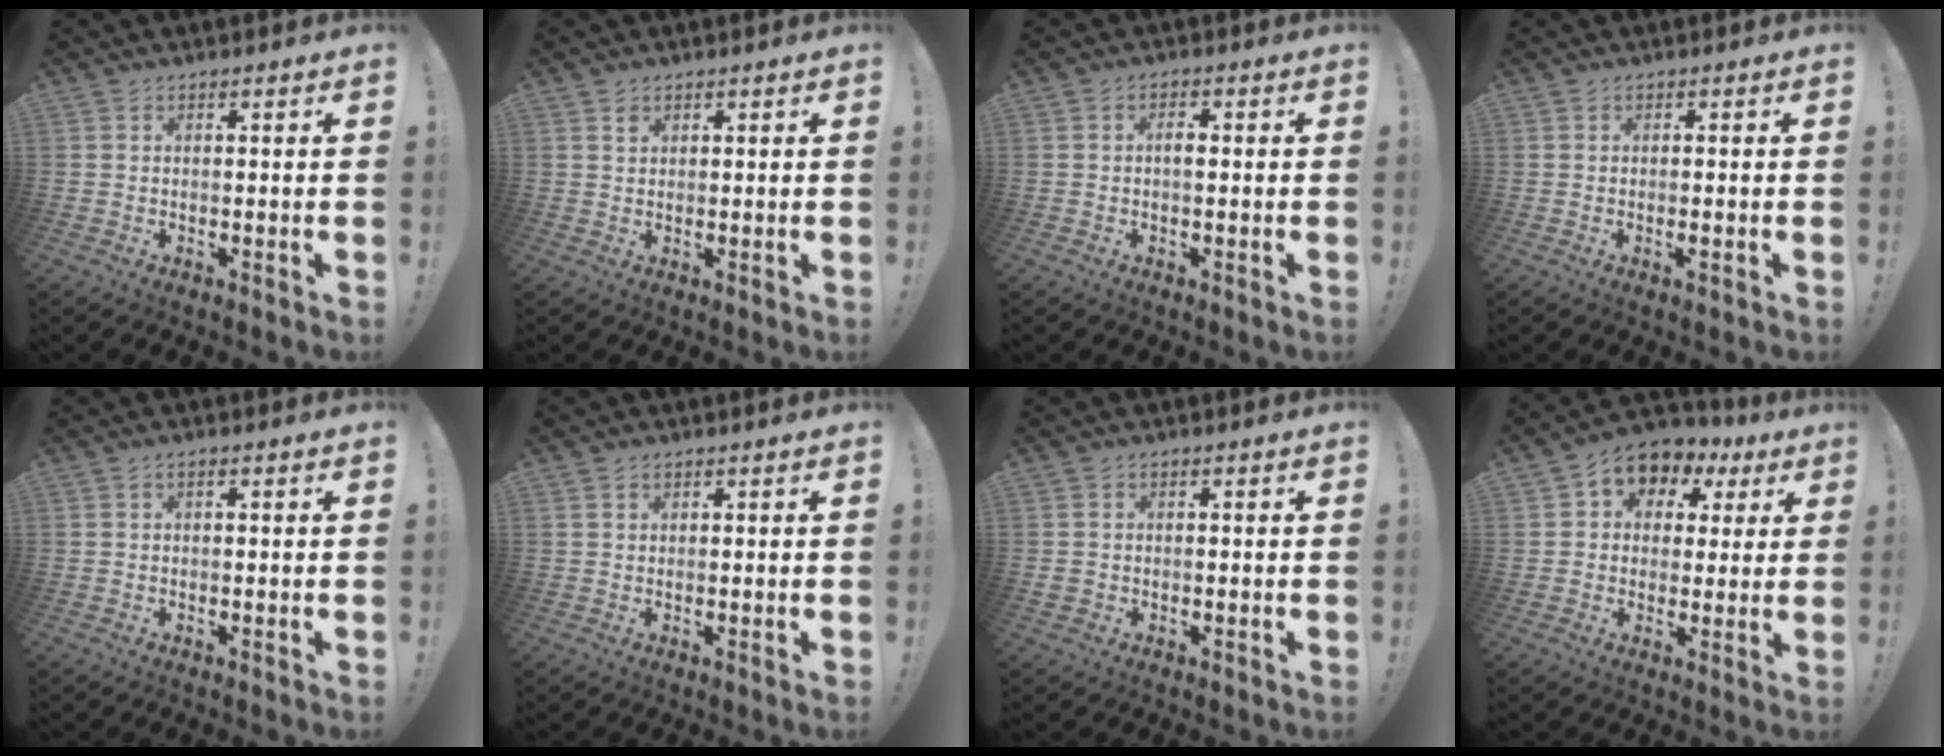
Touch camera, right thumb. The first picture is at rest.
{"total": 1.1, "force": [0.8, 0.8, 0.2], "torque": [0.011, -0.006, 0.012]}
{"total": 2.3, "force": [-0.4, 1.0, 2.1], "torque": [-0.039, 0.008, -0.011]}
{"total": 1.1, "force": [-0.5, 0.0, 0.9], "torque": [-0.023, 0.001, -0.008]}
{"total": 0.8, "force": [-0.3, 0.1, 0.8], "torque": [-0.016, 0.002, -0.005]}
{"total": 0.9, "force": [0.6, 0.6, 0.3], "torque": [0.000, -0.001, 0.011]}
{"total": 1.3, "force": [0.0, 1.2, 0.3], "torque": [-0.013, 0.007, 0.001]}
{"total": 7.2, "force": [2.4, 6.3, 2.7], "torque": [-0.039, -0.016, 0.051]}